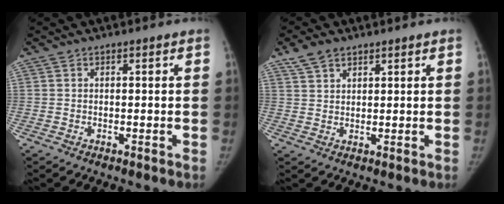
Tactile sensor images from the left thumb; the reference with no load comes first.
{"total": 4.3, "force": [3.0, 2.3, 2.0], "torque": [-0.031, -0.002, 0.064]}